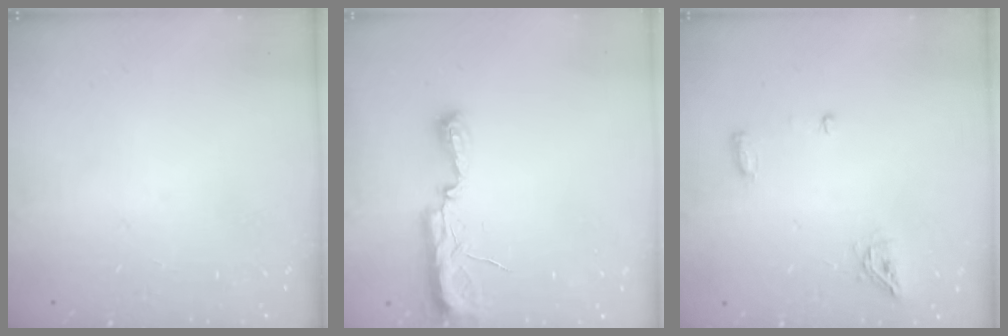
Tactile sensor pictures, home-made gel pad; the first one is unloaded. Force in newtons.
{"total": 9.4, "press": 8.3, "slide": 4.5}
{"total": 5.8, "press": 5.7, "slide": 0.9}